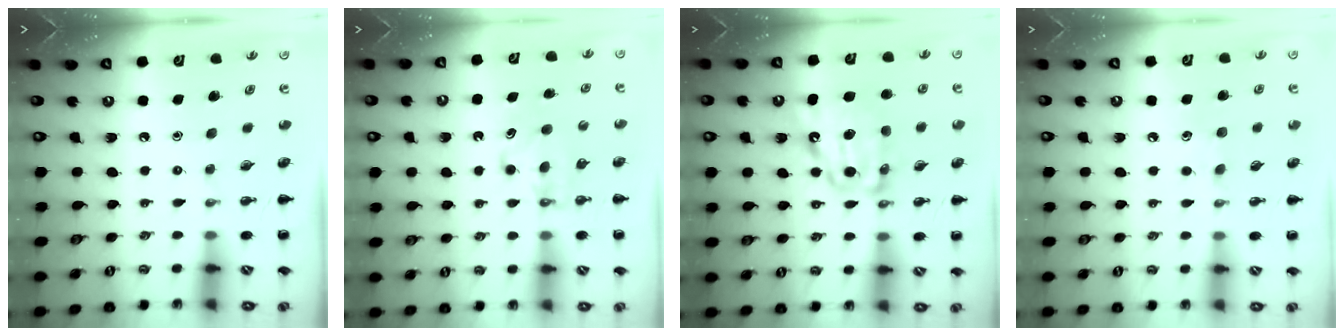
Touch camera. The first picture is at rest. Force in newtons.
{"total": 5.0, "press": 4.9, "slide": 1.1}
{"total": 12.2, "press": 12.1, "slide": 1.1}
{"total": 5.0, "press": 4.8, "slide": 1.5}